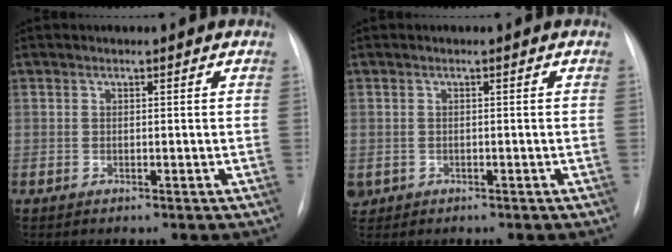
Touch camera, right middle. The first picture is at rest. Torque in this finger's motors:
{"motor_torque": [0.20, -0.13, 0.00, 0.00]}